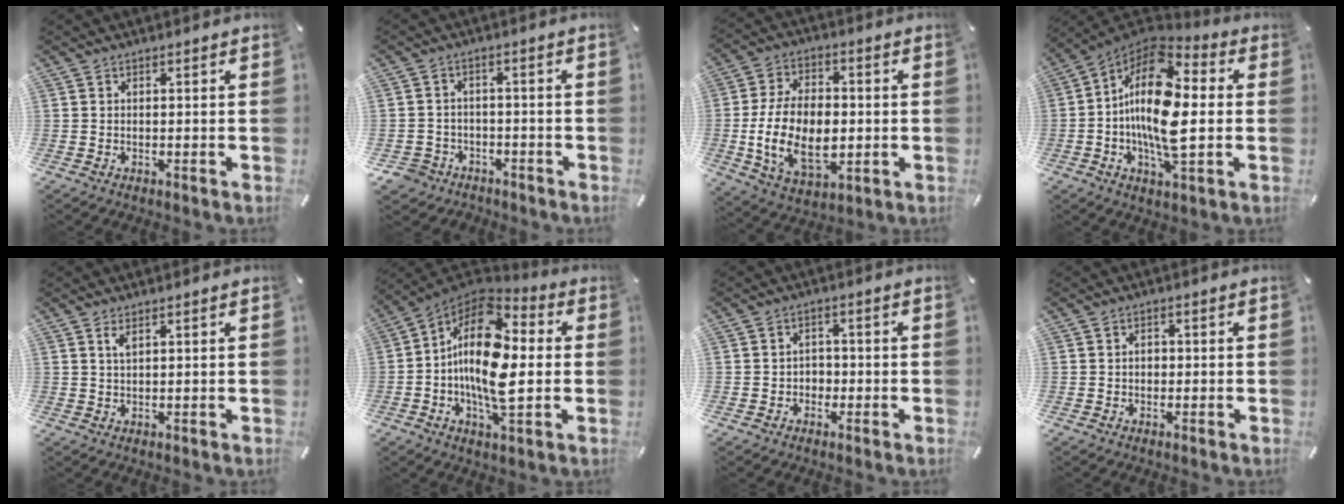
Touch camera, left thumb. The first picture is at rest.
{"total": 4.6, "force": [-2.6, 3.7, 0.7], "torque": [-0.026, 0.010, -0.053]}
{"total": 17.7, "force": [-2.1, 11.8, 13.1], "torque": [-0.252, 0.001, -0.037]}
{"total": 19.0, "force": [-0.3, 8.5, 16.9], "torque": [-0.340, -0.020, -0.011]}
{"total": 2.0, "force": [1.1, 0.5, 1.6], "torque": [-0.034, 0.000, 0.019]}
{"total": 17.8, "force": [-0.2, 9.0, 15.4], "torque": [-0.300, -0.020, -0.009]}
{"total": 2.8, "force": [-0.9, 2.5, 1.1], "torque": [-0.023, 0.007, -0.022]}
{"total": 1.7, "force": [-0.1, 1.3, 1.1], "torque": [-0.023, 0.005, -0.003]}